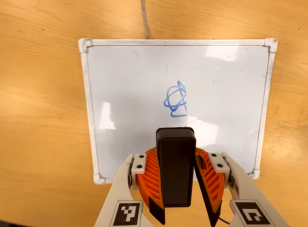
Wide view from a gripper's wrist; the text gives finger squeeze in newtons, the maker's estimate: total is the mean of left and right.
{"total": 8.3, "left": 8.3, "right": 8.4}